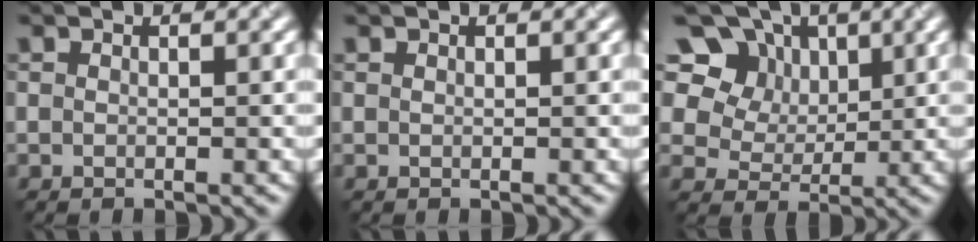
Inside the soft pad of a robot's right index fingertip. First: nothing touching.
{"total": 0.0}
{"total": 14.7, "force": [7.0, 10.8, 7.0], "torque": [-0.165, 0.050, 0.118]}